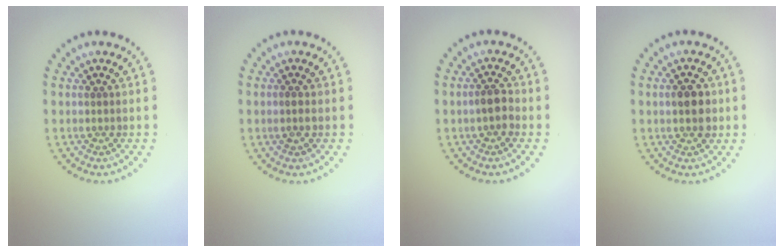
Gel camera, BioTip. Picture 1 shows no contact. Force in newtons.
{"total": 0.9, "press": 0.9, "slide": 0.2}
{"total": 1.9, "press": 1.7, "slide": 0.8}
{"total": 2.9, "press": 2.9, "slide": 0.2}